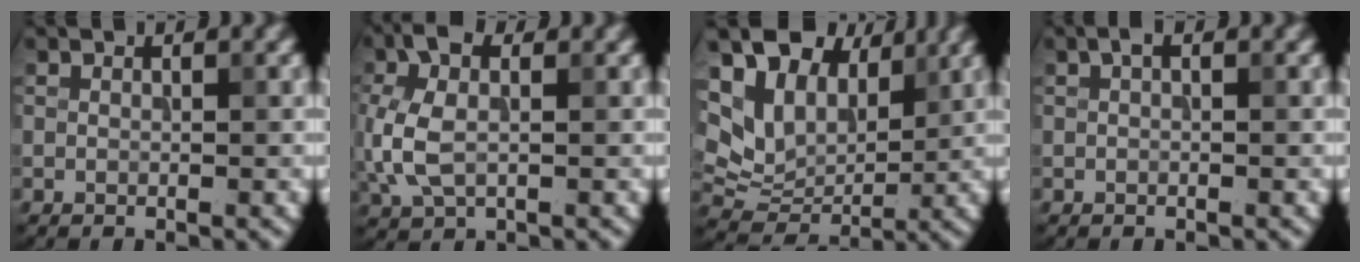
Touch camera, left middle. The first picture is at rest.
{"total": 5.9, "force": [-0.1, 3.5, 4.7], "torque": [-0.128, 0.008, -0.010]}
{"total": 9.3, "force": [4.5, 6.3, 5.2], "torque": [-0.120, 0.011, 0.082]}
{"total": 0.6, "force": [0.2, 0.3, 0.5], "torque": [-0.009, 0.004, 0.002]}